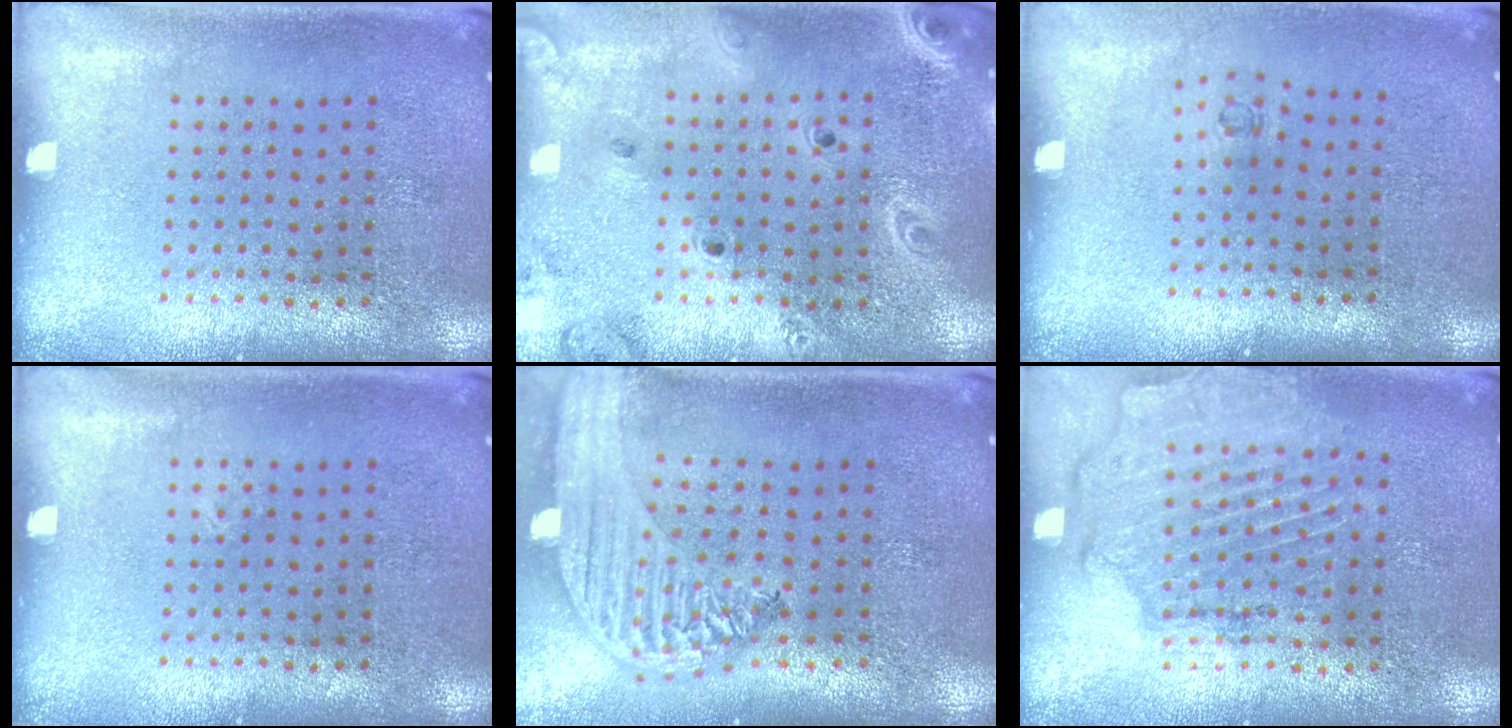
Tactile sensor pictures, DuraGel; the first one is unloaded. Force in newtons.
{"total": 2.4, "press": 2.1, "slide": 1.2}
{"total": 0.6, "press": 0.2, "slide": 0.5}
{"total": 0.0}
{"total": 2.4, "press": 2.1, "slide": 1.3}
{"total": 1.8, "press": 1.7, "slide": 0.6}